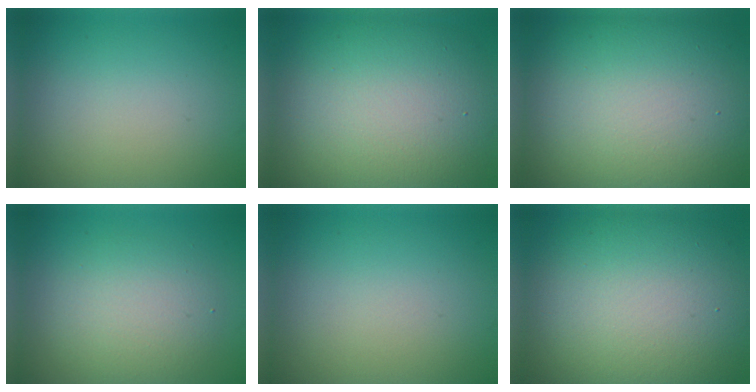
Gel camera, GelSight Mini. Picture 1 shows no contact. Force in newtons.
{"total": 13.5, "press": 13.4, "slide": 0.7}
{"total": 17.2, "press": 17.1, "slide": 1.6}
{"total": 4.1, "press": 4.1, "slide": 0.2}
{"total": 0.0}
{"total": 14.7, "press": 14.7, "slide": 0.9}